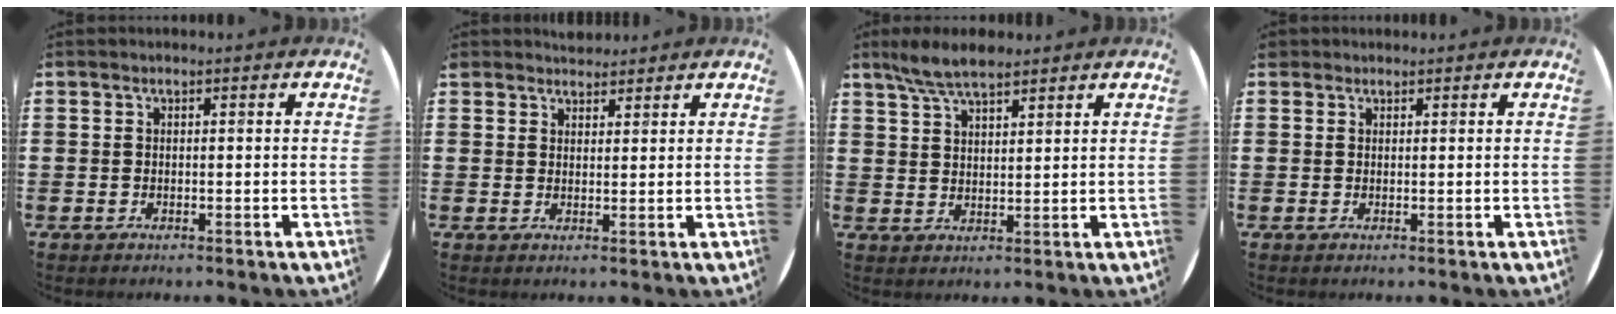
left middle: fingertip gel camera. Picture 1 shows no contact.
{"total": 2.4, "force": [2.3, 0.6, -0.2], "torque": [-0.002, 0.000, 0.044]}
{"total": 5.6, "force": [4.8, 1.2, 2.6], "torque": [-0.062, -0.006, 0.088]}
{"total": 0.8, "force": [0.7, 0.3, -0.1], "torque": [0.000, 0.002, 0.014]}